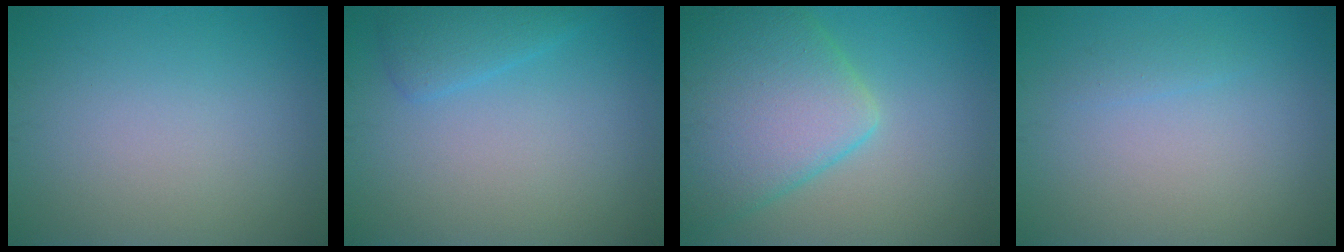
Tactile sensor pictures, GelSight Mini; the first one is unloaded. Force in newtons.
{"total": 2.2, "press": 2.1, "slide": 0.2}
{"total": 8.8, "press": 8.8, "slide": 0.4}
{"total": 0.8, "press": 0.8, "slide": 0.0}